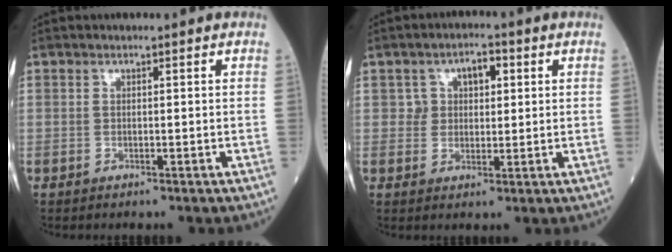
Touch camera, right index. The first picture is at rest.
{"total": 4.7, "force": [1.7, 3.1, 3.1], "torque": [-0.039, 0.011, 0.027]}